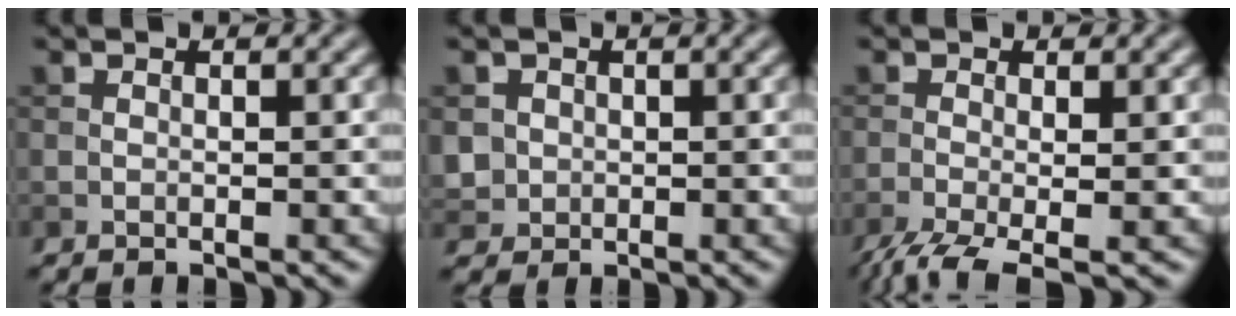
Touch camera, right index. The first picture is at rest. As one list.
[{"total": 2.0, "force": [0.1, 2.0, 0.3], "torque": [-0.004, -0.004, 0.008]}, {"total": 4.4, "force": [-2.6, 1.2, 3.4], "torque": [-0.071, -0.014, -0.055]}]